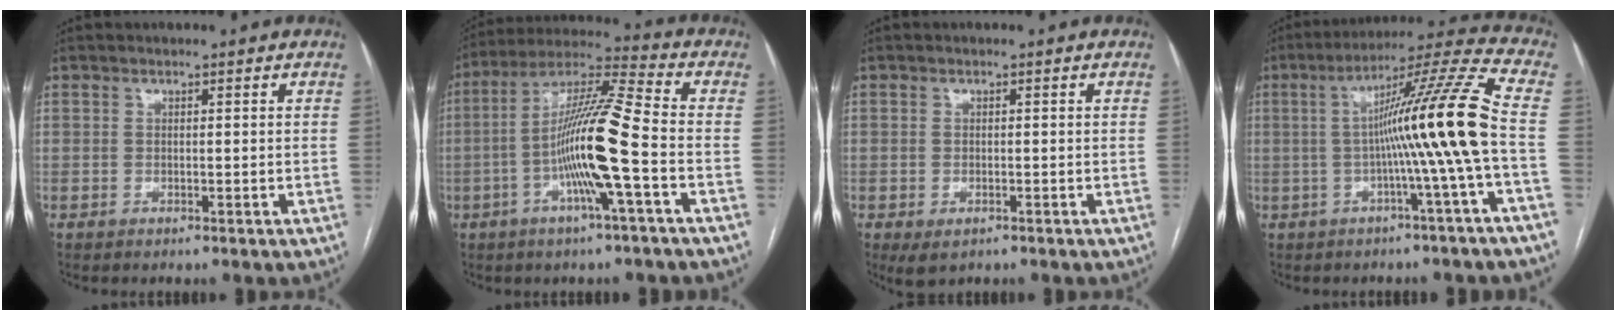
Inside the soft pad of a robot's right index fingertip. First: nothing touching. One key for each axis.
{"total": 14.1, "fx": -3.5, "fy": -0.2, "fz": 13.7, "tx": -0.257, "ty": 0.009, "tz": -0.073}
{"total": 2.6, "fx": -1.2, "fy": 1.4, "fz": 1.8, "tx": -0.035, "ty": -0.005, "tz": -0.009}
{"total": 14.5, "fx": -1.5, "fy": -2.8, "fz": 14.1, "tx": -0.211, "ty": 0.014, "tz": -0.029}